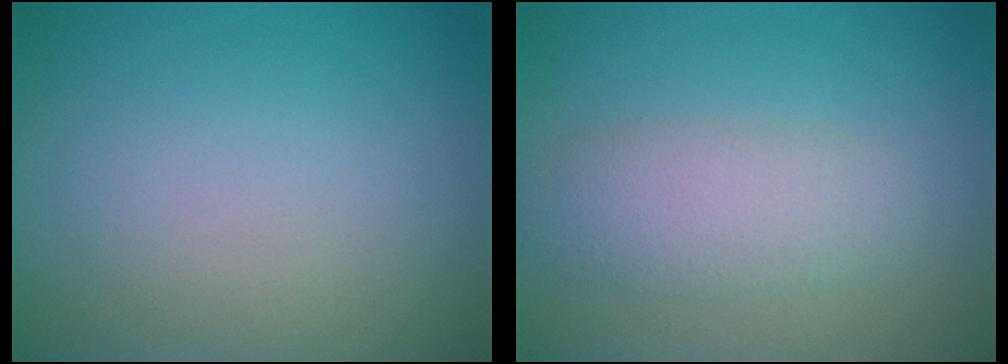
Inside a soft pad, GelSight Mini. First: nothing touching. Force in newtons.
{"total": 3.8, "press": 3.8, "slide": 0.1}